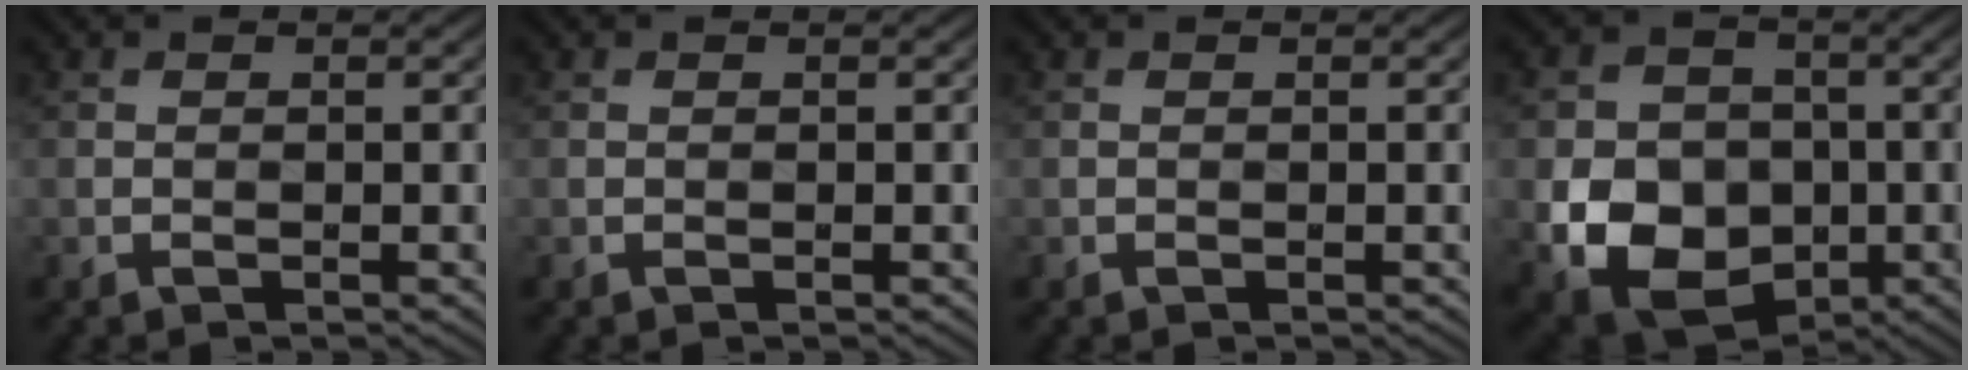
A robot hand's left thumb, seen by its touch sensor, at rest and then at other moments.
{"total": 0.0}
{"total": 0.0}
{"total": 10.6, "force": [-2.0, 8.9, 5.4], "torque": [-0.125, -0.040, -0.037]}